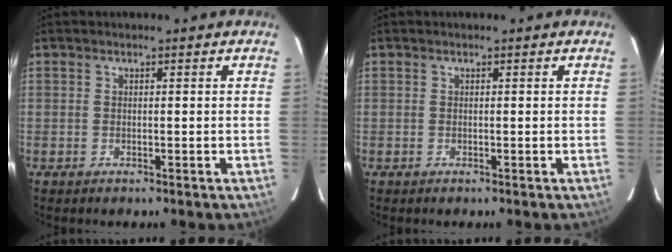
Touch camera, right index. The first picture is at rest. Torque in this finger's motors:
{"motor_torque": [0.00, 0.00, 0.01, 0.01]}